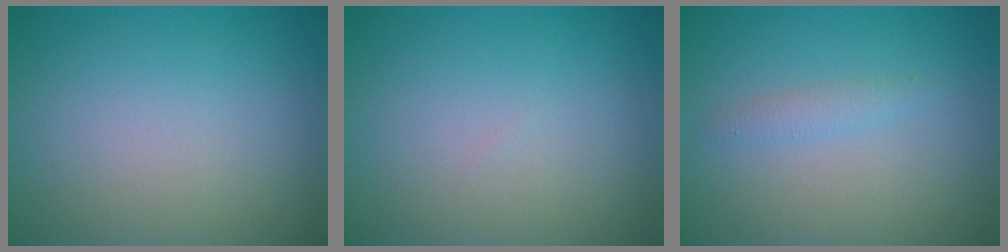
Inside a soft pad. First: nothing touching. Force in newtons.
{"total": 0.0}
{"total": 1.2, "press": 1.2, "slide": 0.0}